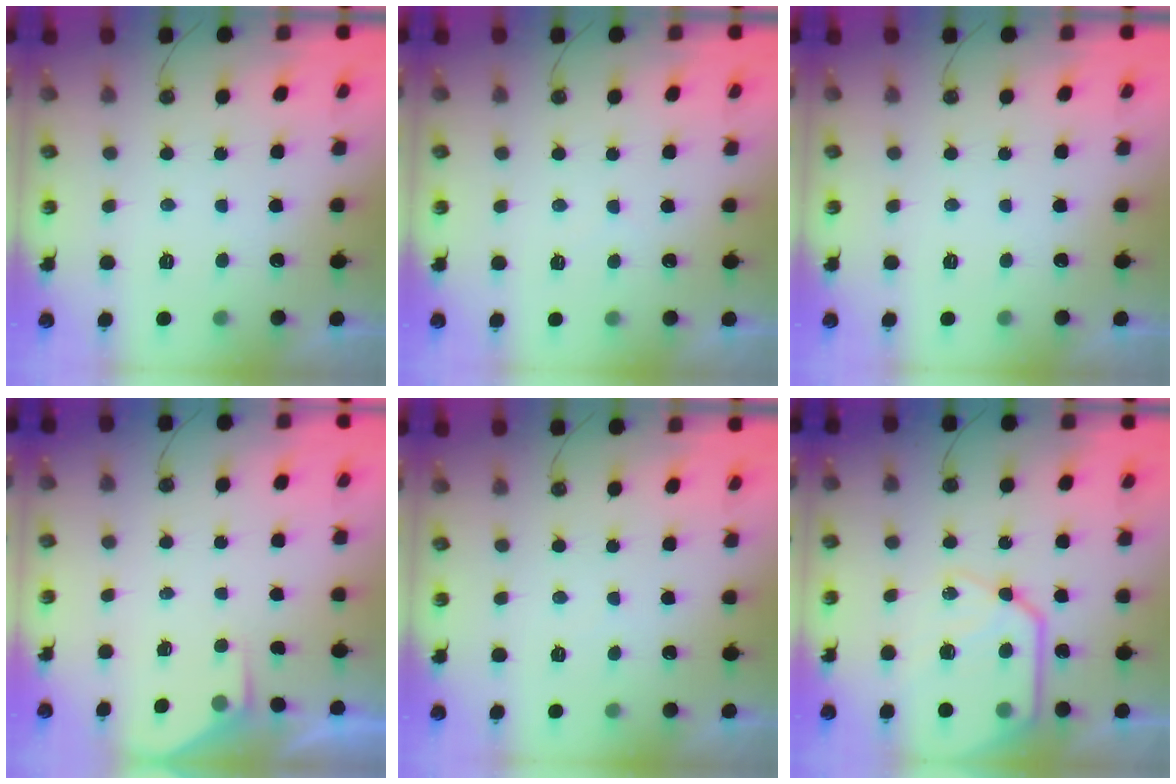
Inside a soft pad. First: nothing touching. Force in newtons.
{"total": 3.6, "press": 3.6, "slide": 0.4}
{"total": 0.0}
{"total": 1.6, "press": 1.6, "slide": 0.3}
{"total": 2.4, "press": 2.3, "slide": 0.5}
{"total": 18.1, "press": 18.0, "slide": 1.7}